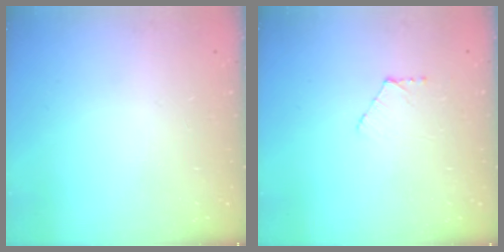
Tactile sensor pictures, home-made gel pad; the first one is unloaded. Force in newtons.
{"total": 3.8, "press": 3.8, "slide": 0.4}